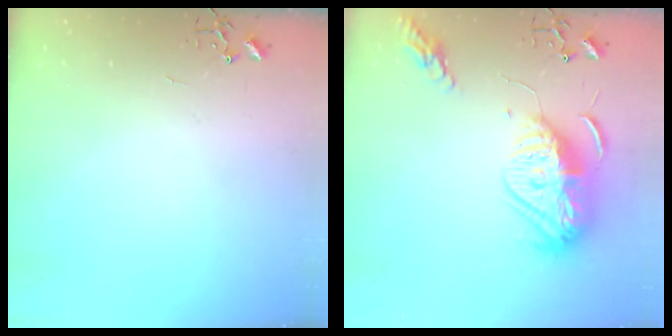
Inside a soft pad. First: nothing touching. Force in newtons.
{"total": 16.9, "press": 16.8, "slide": 1.4}